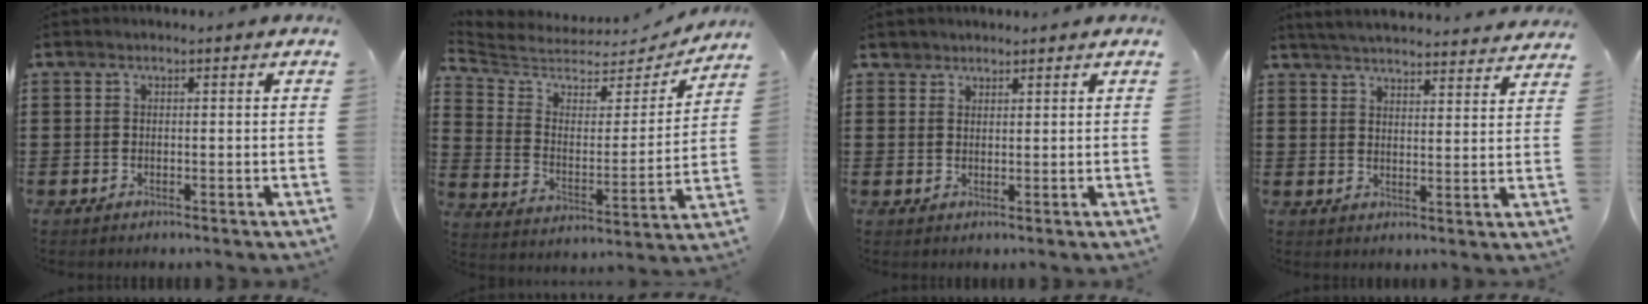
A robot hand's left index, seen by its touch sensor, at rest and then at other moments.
{"total": 5.4, "force": [4.7, 2.3, 1.3], "torque": [-0.058, -0.035, 0.076]}
{"total": 1.7, "force": [1.5, 0.9, 0.0], "torque": [-0.006, 0.003, 0.030]}
{"total": 4.5, "force": [4.5, -0.3, 0.7], "torque": [-0.030, -0.025, 0.079]}